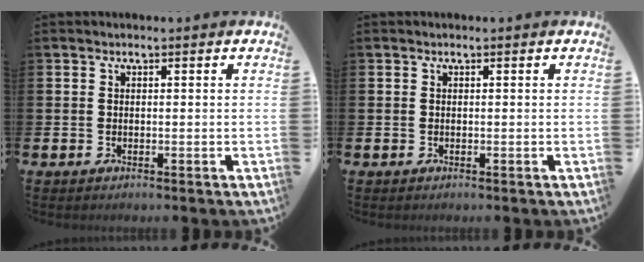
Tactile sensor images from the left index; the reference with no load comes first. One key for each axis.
{"total": 0.0}